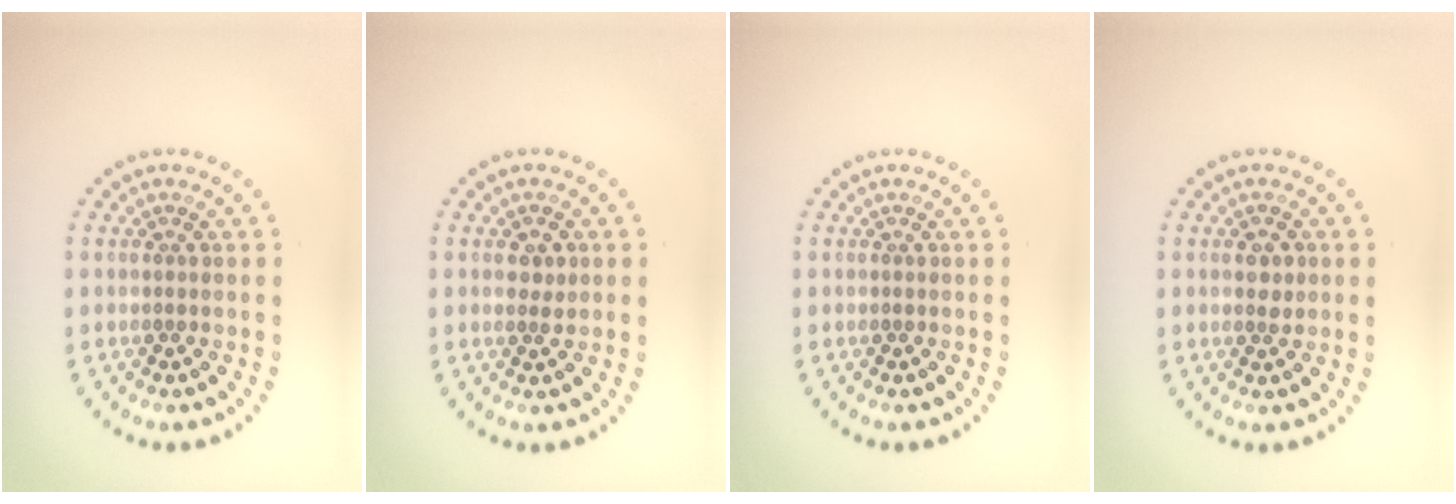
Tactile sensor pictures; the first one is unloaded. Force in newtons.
{"total": 1.3, "press": 1.3, "slide": 0.3}
{"total": 0.0}
{"total": 1.3, "press": 1.3, "slide": 0.1}